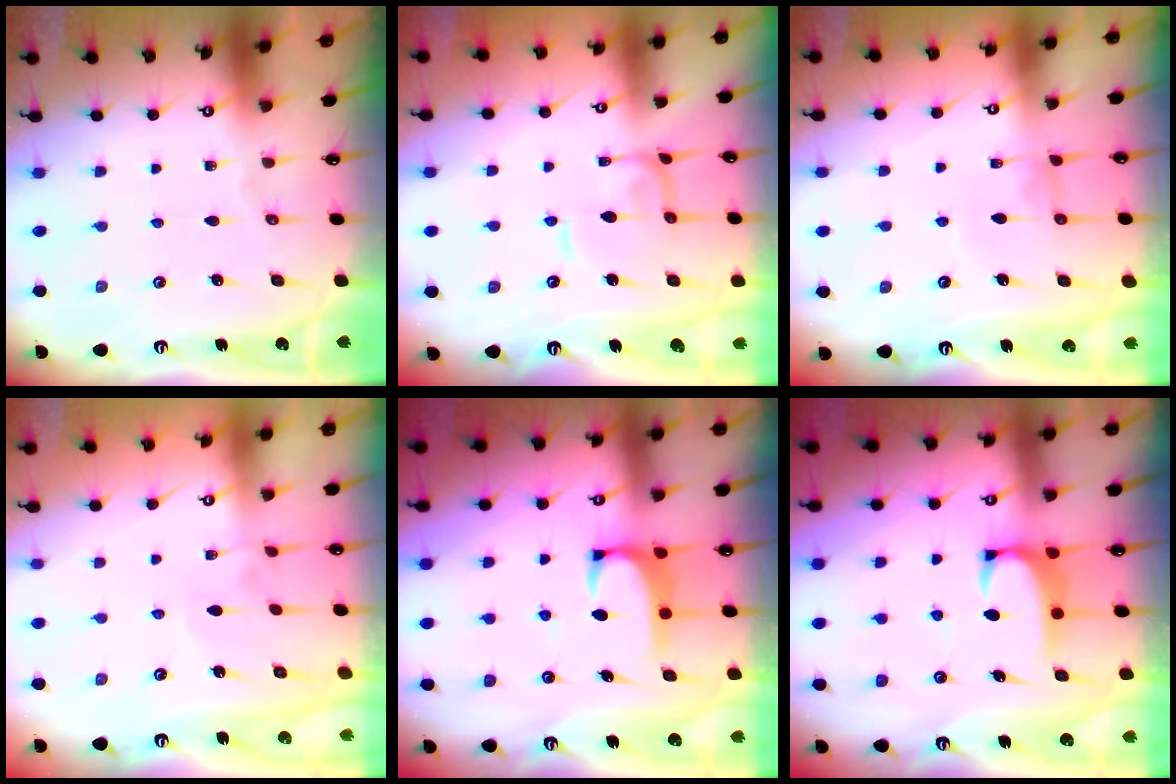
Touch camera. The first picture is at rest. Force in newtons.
{"total": 0.0}
{"total": 1.0, "press": 0.9, "slide": 0.4}
{"total": 4.9, "press": 4.9, "slide": 0.0}
{"total": 2.0, "press": 2.0, "slide": 0.3}
{"total": 2.0, "press": 2.0, "slide": 0.3}